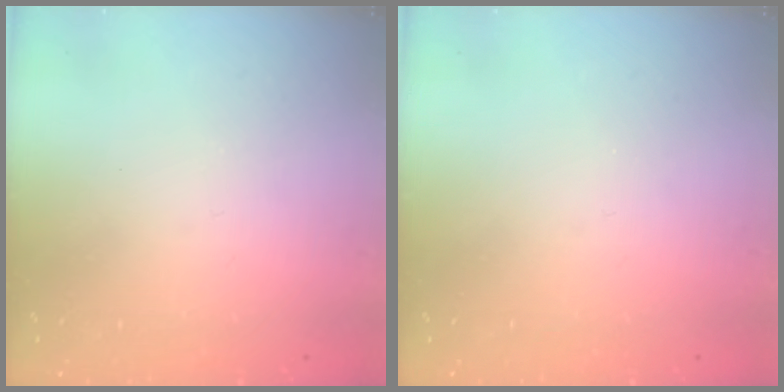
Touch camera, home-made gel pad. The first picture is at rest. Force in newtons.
{"total": 0.0}